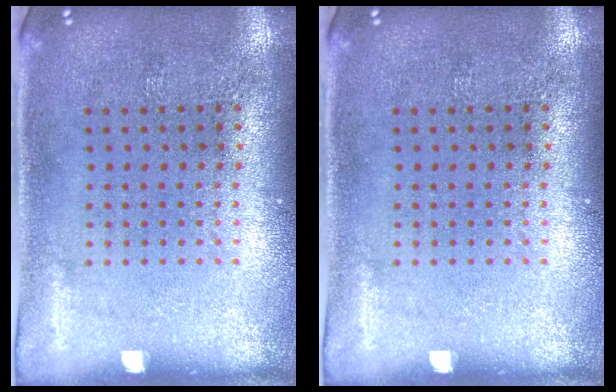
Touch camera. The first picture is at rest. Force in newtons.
{"total": 0.0}